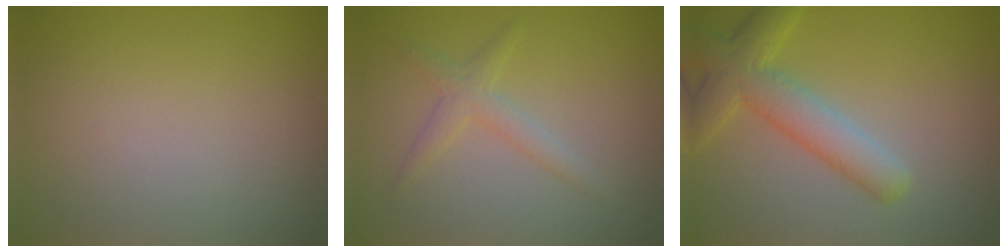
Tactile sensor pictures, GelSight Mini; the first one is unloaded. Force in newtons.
{"total": 2.0, "press": 2.0, "slide": 0.1}
{"total": 5.1, "press": 5.1, "slide": 0.2}